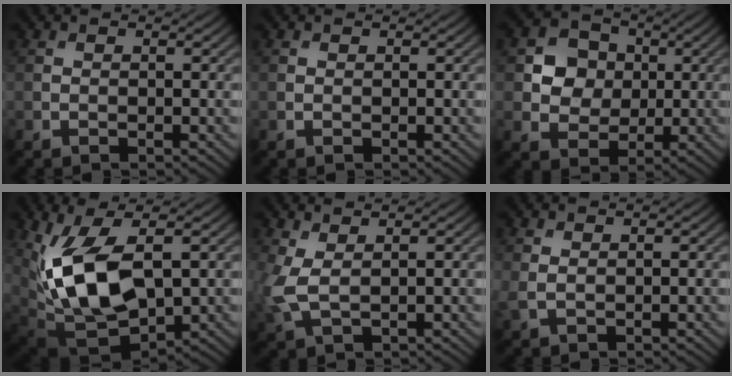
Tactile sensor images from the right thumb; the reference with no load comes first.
{"total": 0.0}
{"total": 5.9, "force": [1.0, 5.2, 2.6], "torque": [-0.056, 0.006, 0.001]}
{"total": 12.8, "force": [1.8, 6.6, 10.7], "torque": [-0.228, -0.011, 0.036]}
{"total": 4.3, "force": [1.1, 2.2, 3.6], "torque": [-0.111, -0.001, 0.023]}
{"total": 1.6, "force": [0.8, 0.8, 1.2], "torque": [-0.037, -0.002, 0.019]}